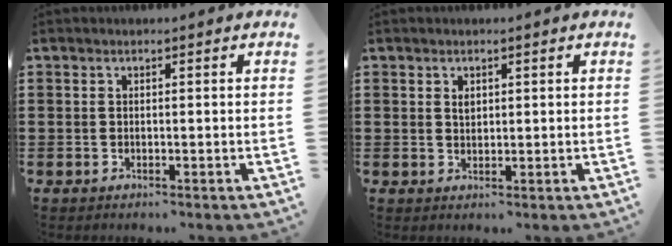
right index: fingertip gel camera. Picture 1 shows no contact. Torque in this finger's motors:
{"motor_torque": [0.01, -0.01, 0.04, 0.03]}